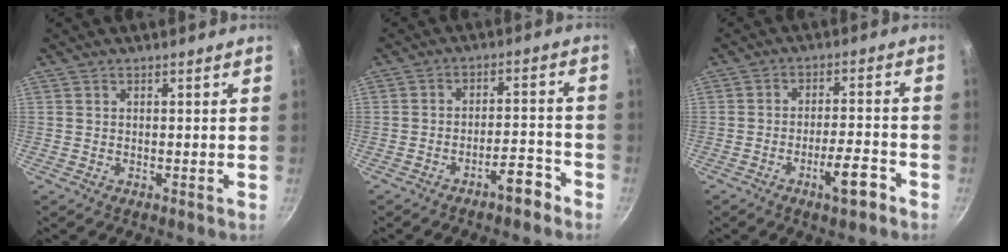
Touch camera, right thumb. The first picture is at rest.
{"total": 5.7, "force": [-4.1, 1.6, 3.6], "torque": [-0.039, 0.043, -0.056]}
{"total": 7.2, "force": [-4.0, 1.9, 5.7], "torque": [-0.081, 0.029, -0.059]}